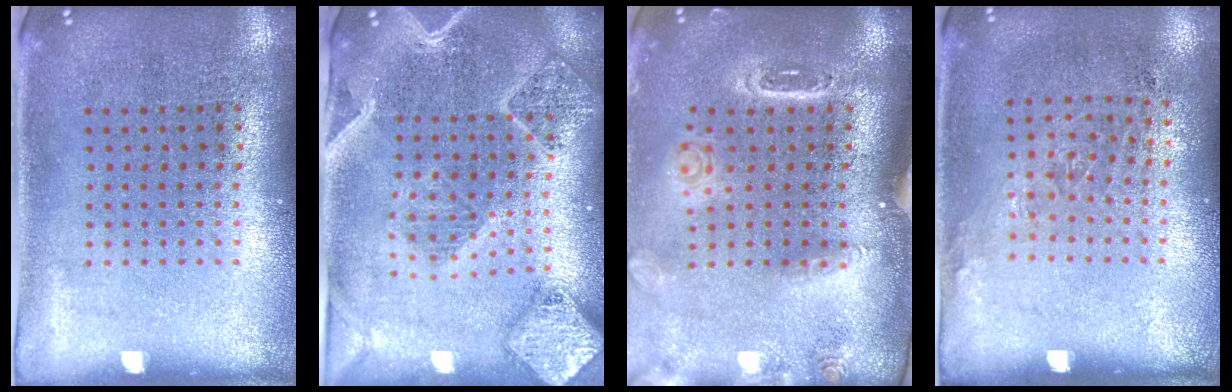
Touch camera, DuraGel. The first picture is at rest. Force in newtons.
{"total": 2.7, "press": 2.4, "slide": 1.3}
{"total": 1.6, "press": 1.6, "slide": 0.5}
{"total": 0.9, "press": 0.7, "slide": 0.6}